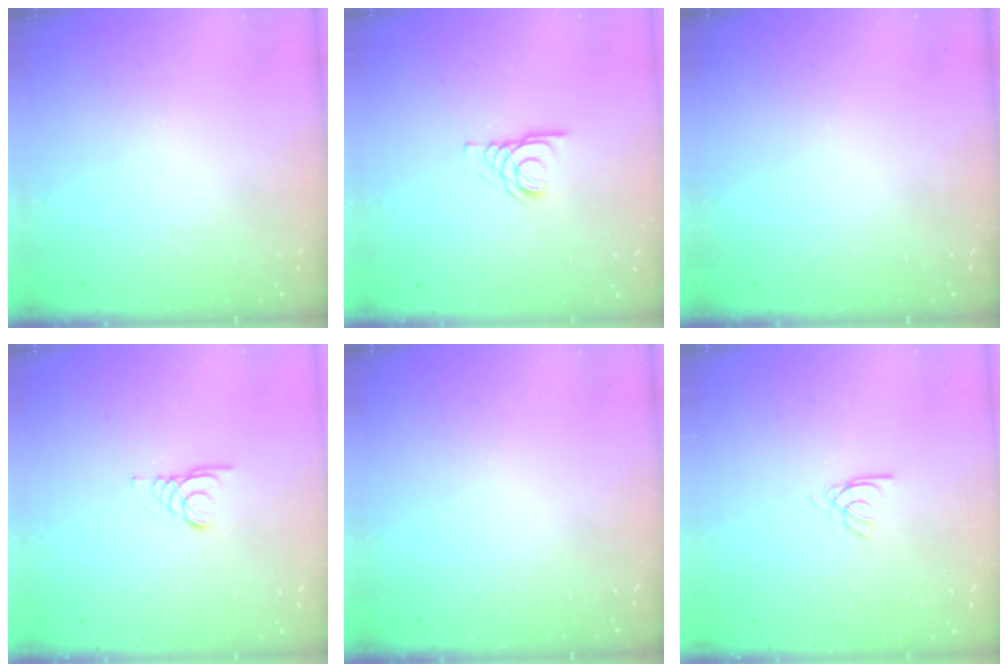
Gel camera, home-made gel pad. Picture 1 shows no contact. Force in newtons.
{"total": 3.7, "press": 3.7, "slide": 0.4}
{"total": 0.0}
{"total": 1.5, "press": 1.5, "slide": 0.1}
{"total": 0.0}
{"total": 2.2, "press": 2.2, "slide": 0.2}